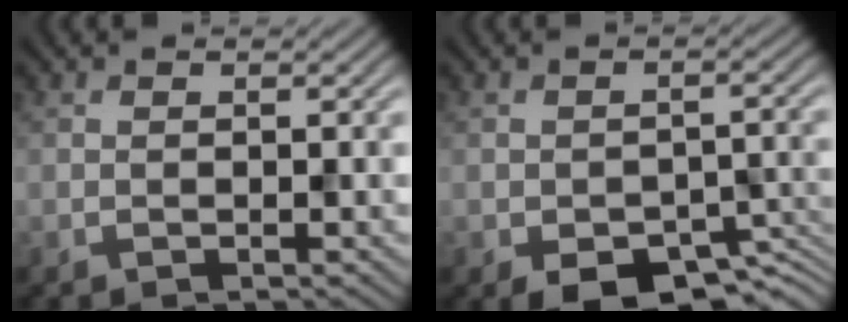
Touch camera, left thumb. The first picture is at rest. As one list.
[{"total": 7.2, "force": [-4.4, 3.5, 4.4], "torque": [-0.059, -0.016, -0.060]}]